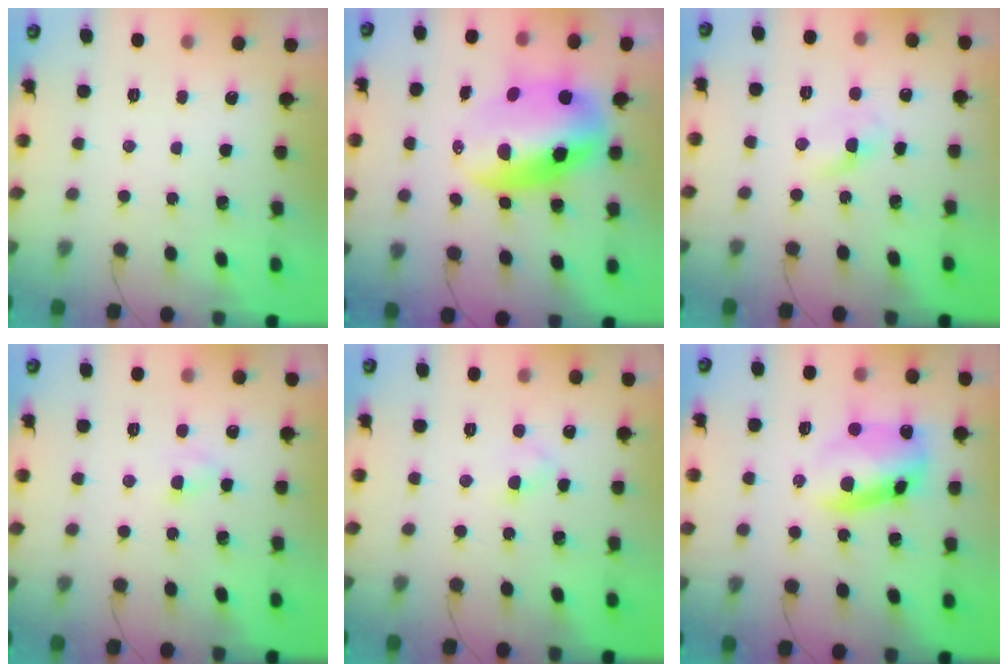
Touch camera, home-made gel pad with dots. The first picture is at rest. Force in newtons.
{"total": 13.3, "press": 12.8, "slide": 3.5}
{"total": 2.4, "press": 2.2, "slide": 1.0}
{"total": 2.3, "press": 2.1, "slide": 1.0}
{"total": 2.4, "press": 2.1, "slide": 1.2}
{"total": 11.1, "press": 11.0, "slide": 1.4}